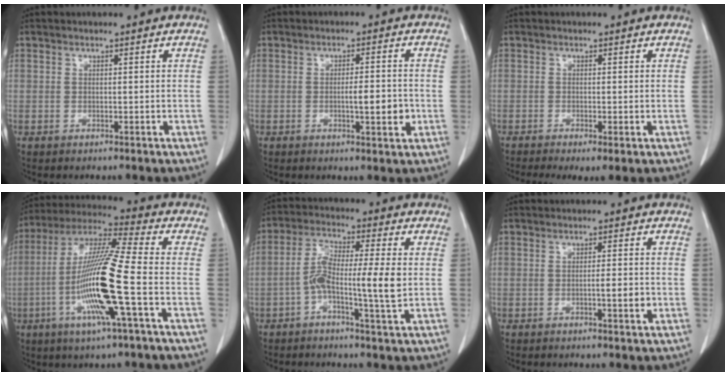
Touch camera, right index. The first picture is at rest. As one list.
[{"total": 4.6, "force": [-0.9, 0.9, 4.4], "torque": [-0.069, -0.002, -0.010]}, {"total": 4.1, "force": [-2.3, 1.1, 3.2], "torque": [-0.051, -0.014, -0.038]}, {"total": 16.4, "force": [-4.3, -0.3, 15.9], "torque": [-0.318, -0.010, -0.092]}, {"total": 9.2, "force": [-1.4, 0.6, 9.0], "torque": [-0.171, 0.013, -0.033]}, {"total": 2.6, "force": [-0.7, 0.2, 2.5], "torque": [-0.040, -0.001, -0.011]}]